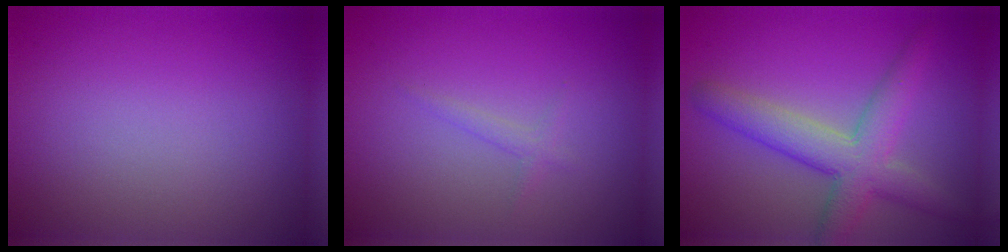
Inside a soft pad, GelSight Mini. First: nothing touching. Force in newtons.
{"total": 0.9, "press": 0.9, "slide": 0.1}
{"total": 5.4, "press": 5.4, "slide": 0.3}